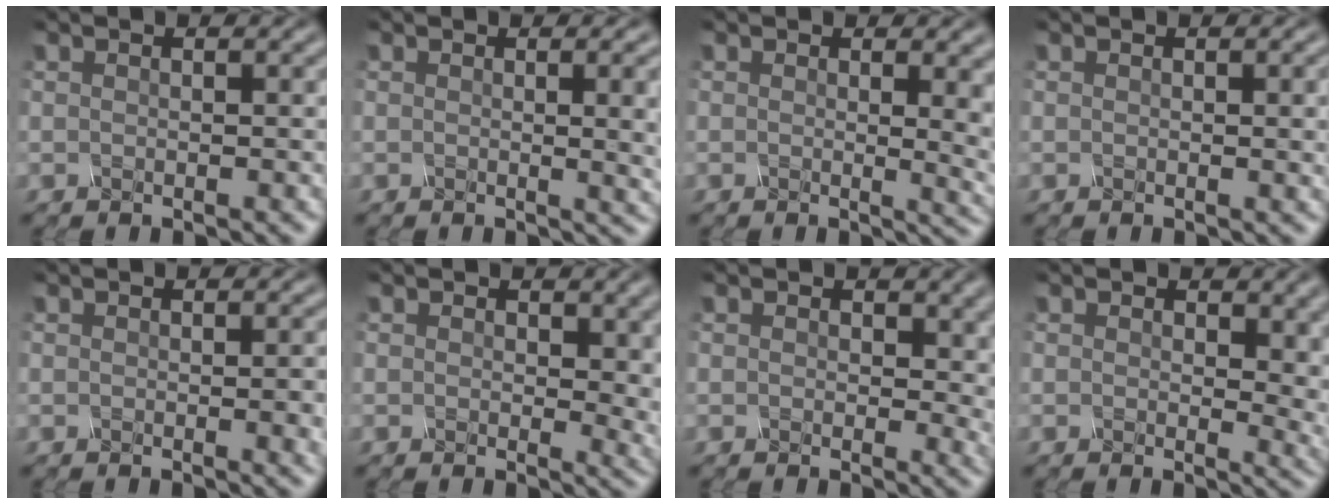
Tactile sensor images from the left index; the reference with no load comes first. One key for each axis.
{"total": 5.5, "fx": 0.5, "fy": 2.1, "fz": 5.0, "tx": -0.033, "ty": 0.004, "tz": 0.007}
{"total": 5.8, "fx": 0.8, "fy": 2.7, "fz": 5.1, "tx": -0.021, "ty": -0.001, "tz": 0.010}
{"total": 2.2, "fx": 0.2, "fy": 0.6, "fz": 2.1, "tx": -0.020, "ty": 0.001, "tz": -0.001}
{"total": 1.6, "fx": -0.1, "fy": 0.3, "fz": 1.6, "tx": -0.020, "ty": -0.003, "tz": -0.001}
{"total": 4.0, "fx": 0.8, "fy": 2.4, "fz": 3.1, "tx": -0.031, "ty": -0.007, "tz": 0.009}
{"total": 3.8, "fx": 0.7, "fy": 2.5, "fz": 2.7, "tx": -0.021, "ty": -0.007, "tz": 0.006}
{"total": 5.1, "fx": 1.0, "fy": 2.9, "fz": 4.0, "tx": -0.037, "ty": -0.008, "tz": 0.010}